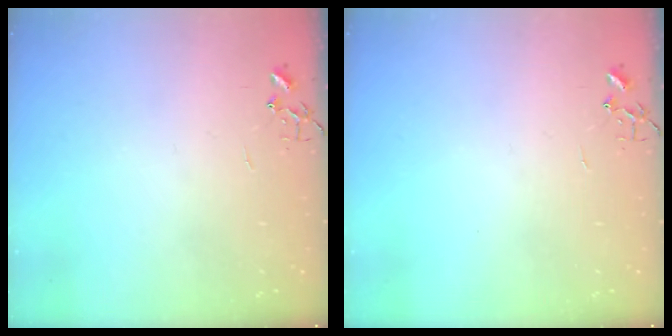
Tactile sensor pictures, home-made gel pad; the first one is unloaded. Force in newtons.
{"total": 0.0}